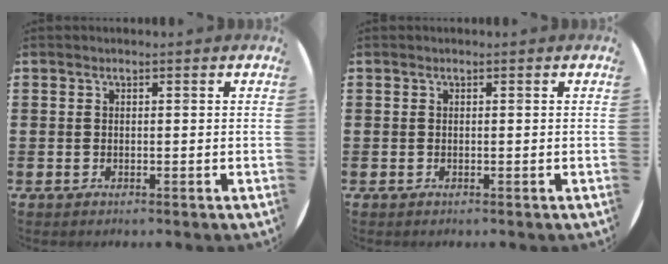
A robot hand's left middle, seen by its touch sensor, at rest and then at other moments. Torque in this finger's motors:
{"motor_torque": [0.00, 0.00, 0.00, 0.01]}